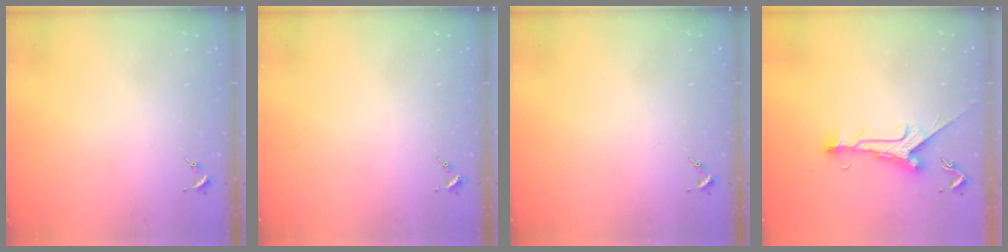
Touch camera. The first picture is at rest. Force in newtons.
{"total": 0.0}
{"total": 0.0}
{"total": 9.8, "press": 9.8, "slide": 0.2}